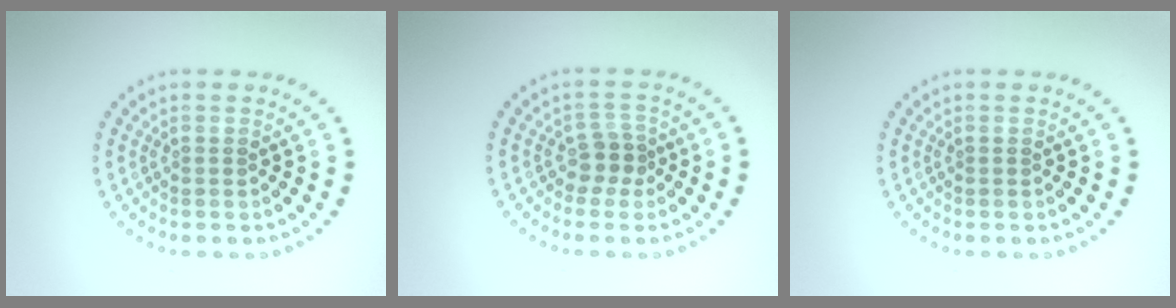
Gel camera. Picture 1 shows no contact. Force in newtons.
{"total": 2.0, "press": 1.6, "slide": 1.2}
{"total": 0.0}